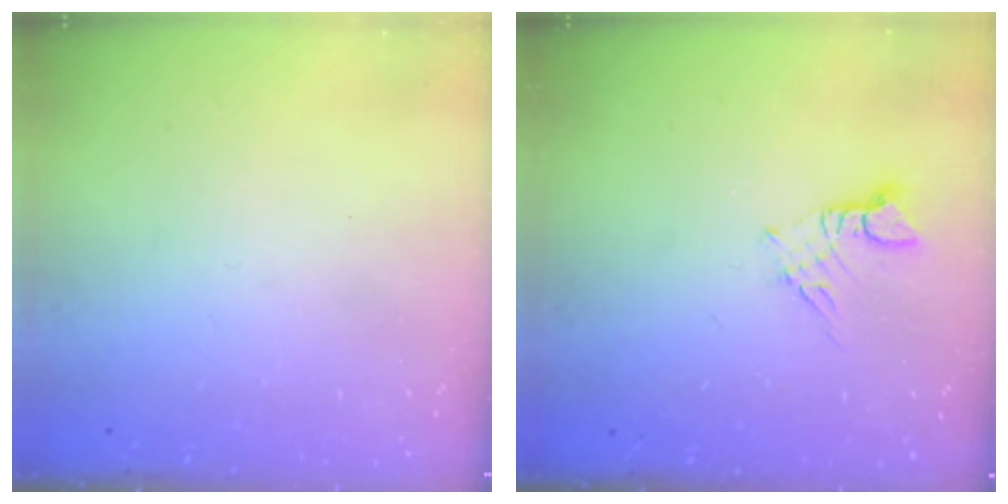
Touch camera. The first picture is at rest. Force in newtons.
{"total": 2.5, "press": 2.5, "slide": 0.3}